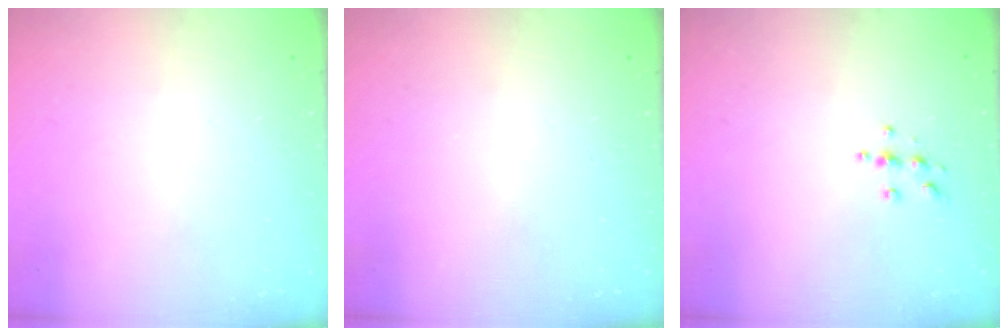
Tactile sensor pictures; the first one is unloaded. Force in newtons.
{"total": 0.0}
{"total": 3.9, "press": 3.8, "slide": 0.5}